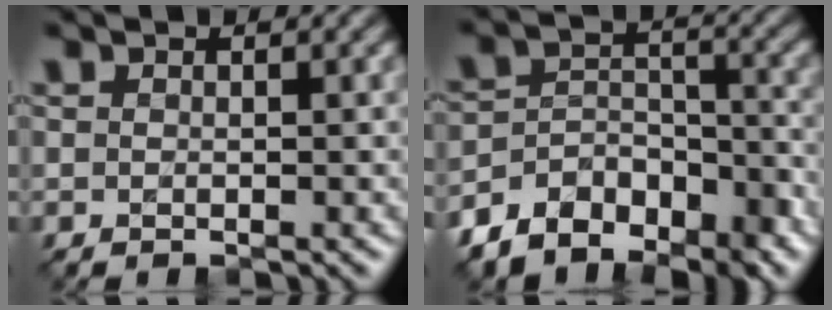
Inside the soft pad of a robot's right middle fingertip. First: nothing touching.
{"total": 7.8, "force": [-6.2, 4.0, 2.6], "torque": [-0.035, 0.002, -0.105]}